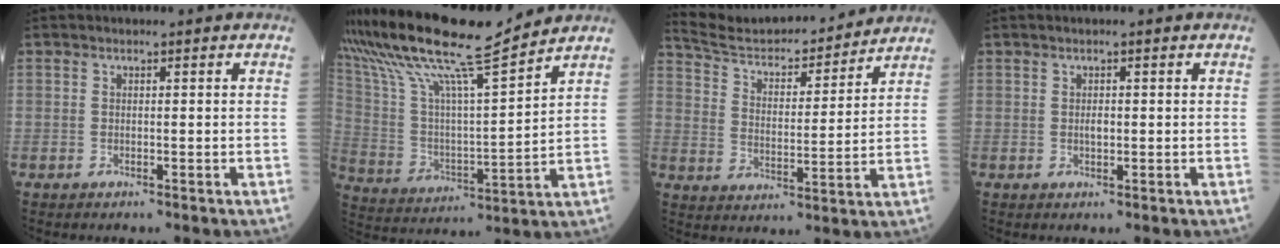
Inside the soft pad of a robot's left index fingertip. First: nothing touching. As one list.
[{"total": 19.7, "force": [16.6, 0.5, 10.7], "torque": [-0.214, 0.015, 0.303]}, {"total": 17.1, "force": [16.2, 2.7, 4.7], "torque": [-0.081, 0.007, 0.251]}, {"total": 1.1, "force": [0.2, 0.4, 1.0], "torque": [-0.021, 0.000, 0.005]}]